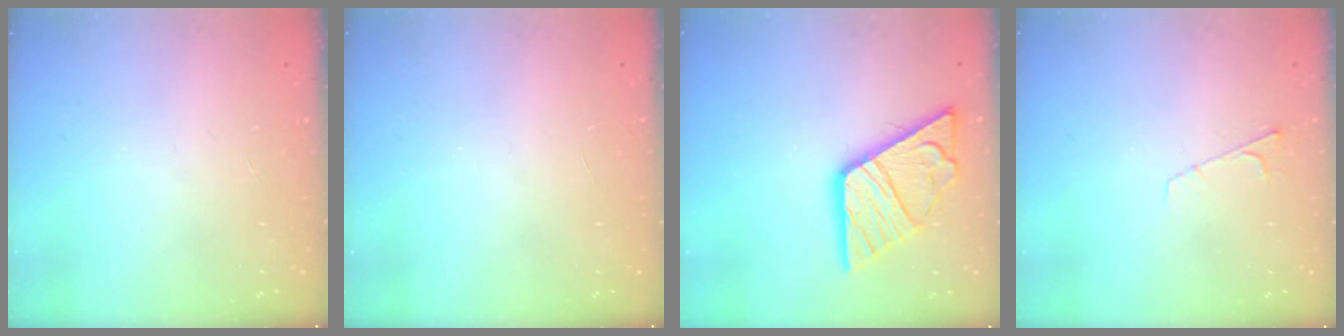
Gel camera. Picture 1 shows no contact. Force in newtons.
{"total": 0.0}
{"total": 17.9, "press": 17.8, "slide": 2.0}
{"total": 4.8, "press": 4.8, "slide": 0.5}